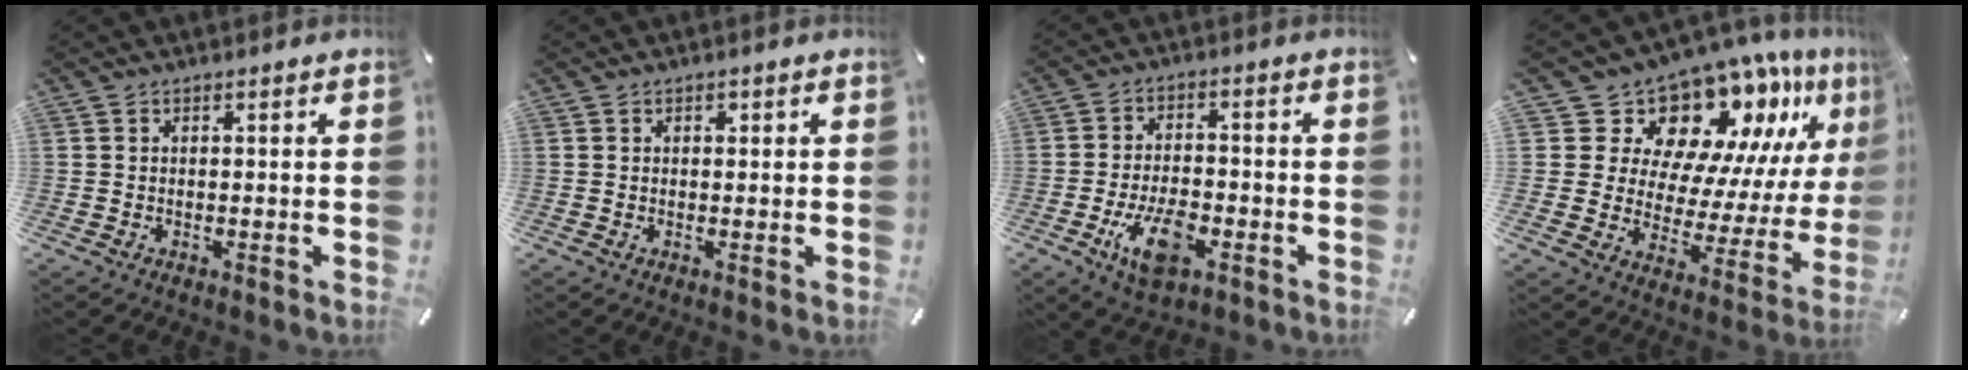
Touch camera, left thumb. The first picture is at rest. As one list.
[{"total": 0.7, "force": [0.3, 0.7, 0.2], "torque": [-0.005, 0.003, 0.005]}, {"total": 10.1, "force": [-4.2, 5.3, 7.5], "torque": [-0.144, 0.009, -0.074]}, {"total": 15.2, "force": [12.5, 7.4, 4.5], "torque": [-0.075, -0.126, 0.210]}]